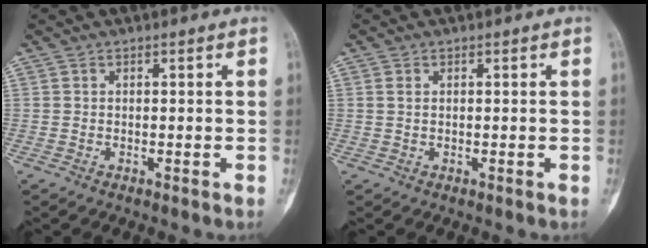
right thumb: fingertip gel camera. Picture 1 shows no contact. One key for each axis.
{"total": 1.1, "fx": 0.4, "fy": 0.6, "fz": 0.8, "tx": -0.022, "ty": 0.004, "tz": 0.012}